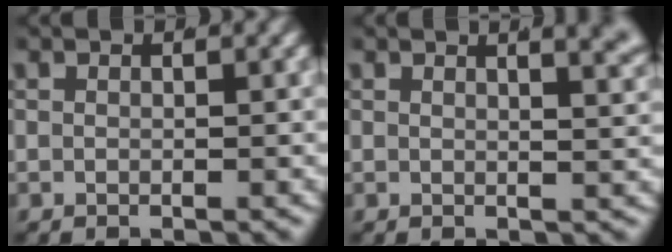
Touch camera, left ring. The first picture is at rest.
{"total": 5.3, "force": [3.2, 1.8, 3.9], "torque": [-0.030, 0.015, 0.040]}